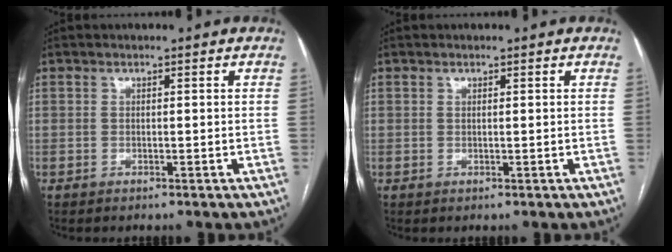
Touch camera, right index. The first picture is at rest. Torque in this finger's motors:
{"motor_torque": [0.15, 0.18, 0.00, 0.00]}